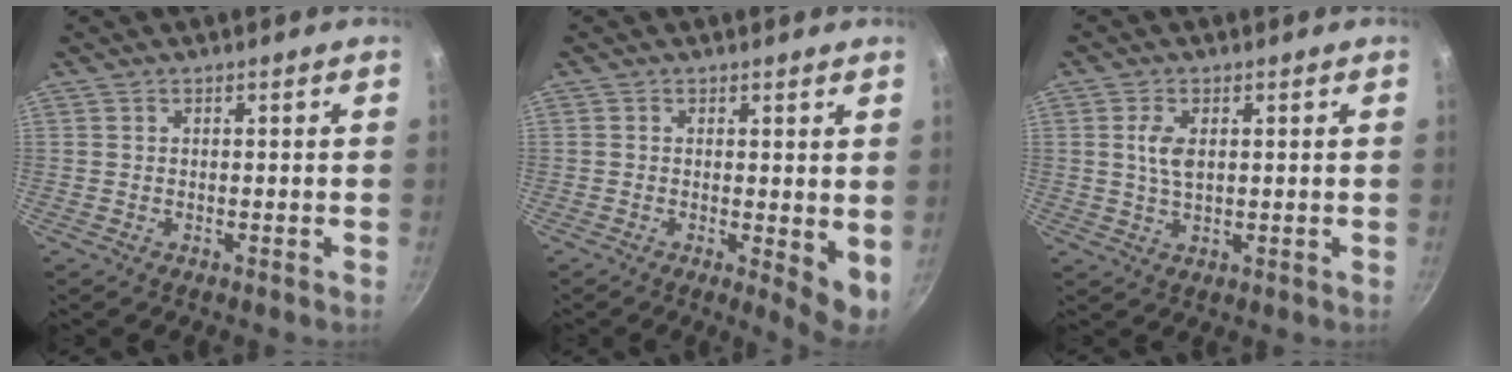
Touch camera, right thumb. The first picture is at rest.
{"total": 5.2, "force": [0.2, 1.8, 4.9], "torque": [-0.067, -0.014, 0.002]}
{"total": 4.2, "force": [0.9, 2.2, 3.4], "torque": [-0.065, -0.002, 0.018]}